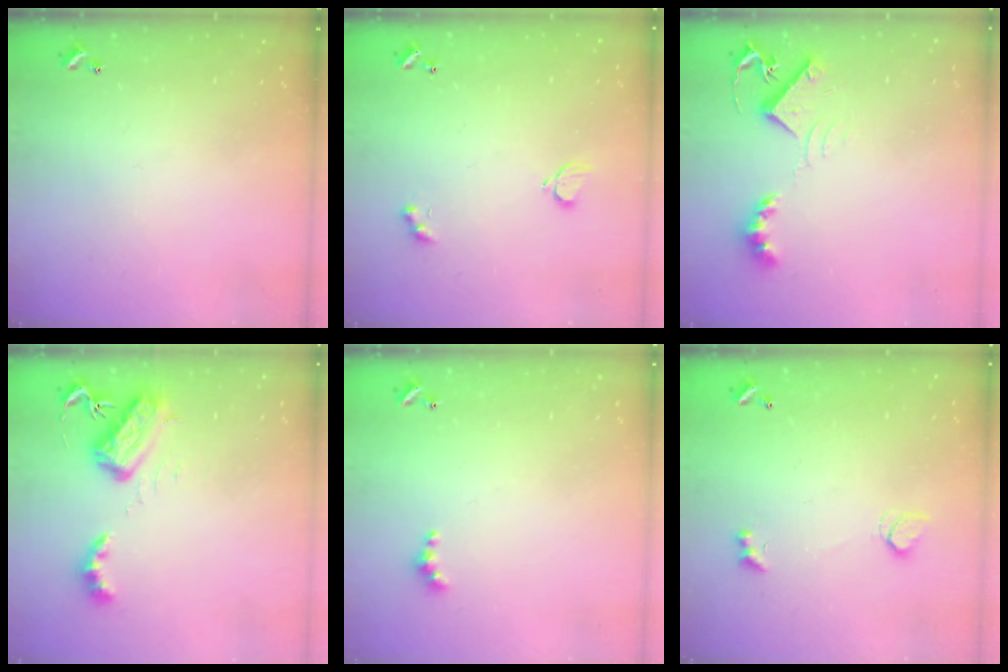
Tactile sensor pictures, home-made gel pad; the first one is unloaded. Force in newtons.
{"total": 2.1, "press": 2.1, "slide": 0.5}
{"total": 8.2, "press": 8.2, "slide": 0.5}
{"total": 6.1, "press": 6.0, "slide": 0.5}
{"total": 2.8, "press": 2.8, "slide": 0.5}
{"total": 2.3, "press": 1.9, "slide": 1.1}